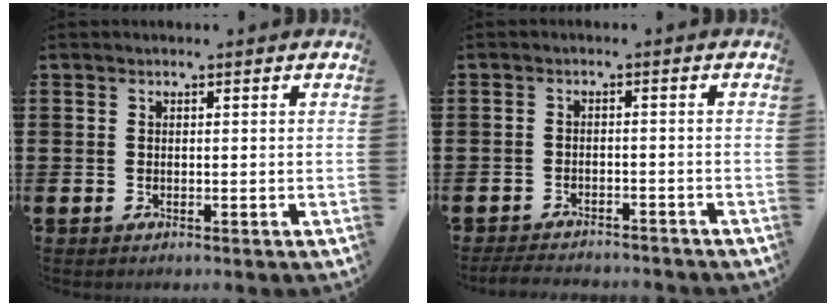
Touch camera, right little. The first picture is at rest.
{"total": 2.3, "force": [-2.3, 0.1, 0.2], "torque": [-0.006, 0.003, -0.048]}